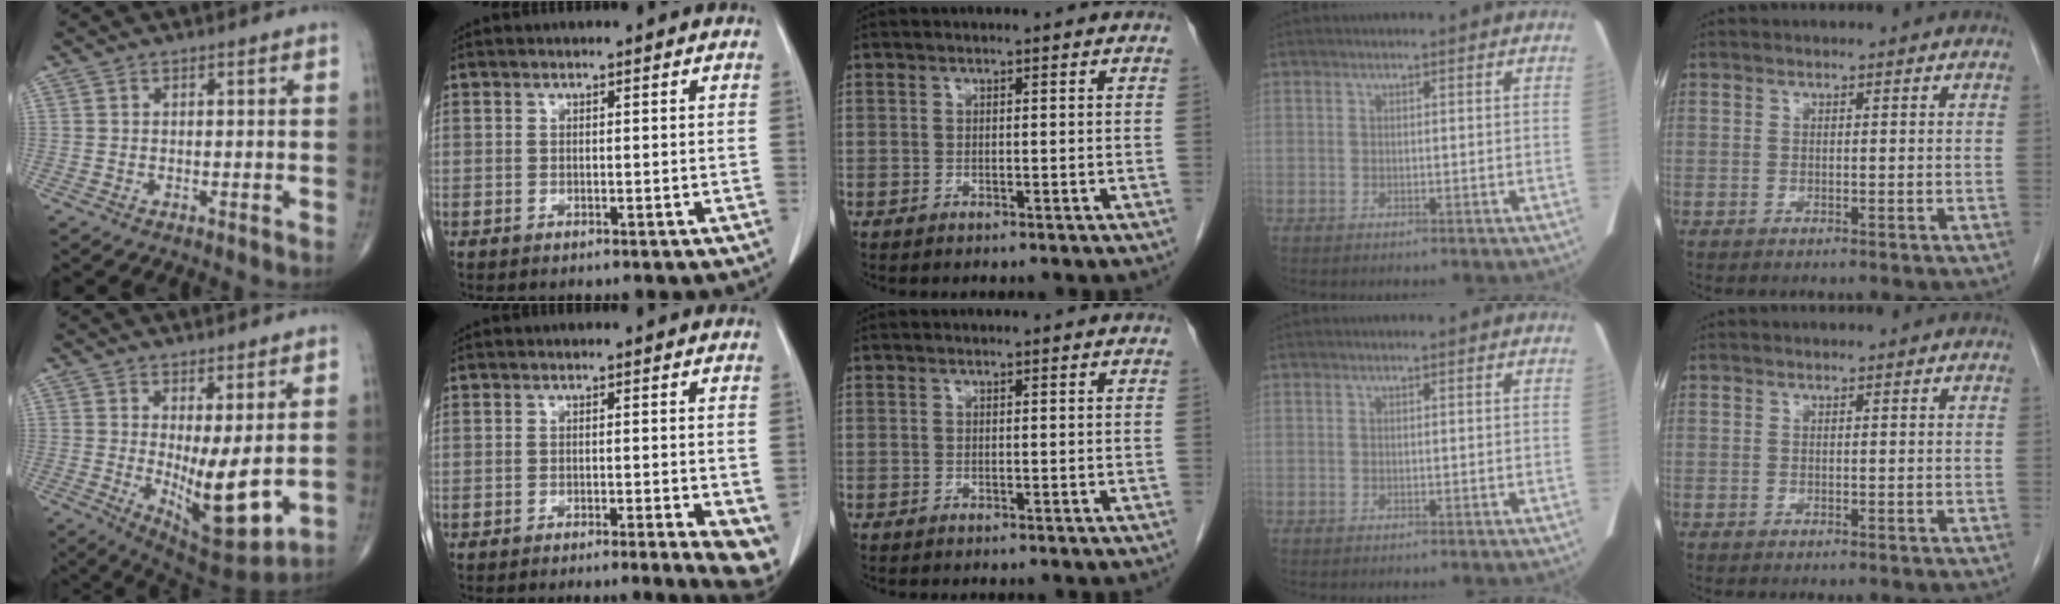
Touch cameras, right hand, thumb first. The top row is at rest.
{"thumb": {"total": 12.2, "force": [-0.1, 4.1, 11.5], "torque": [-0.171, -0.030, 0.015]}, "index": {"total": 7.4, "force": [-4.3, 1.0, 5.9], "torque": [-0.056, -0.011, -0.061]}}